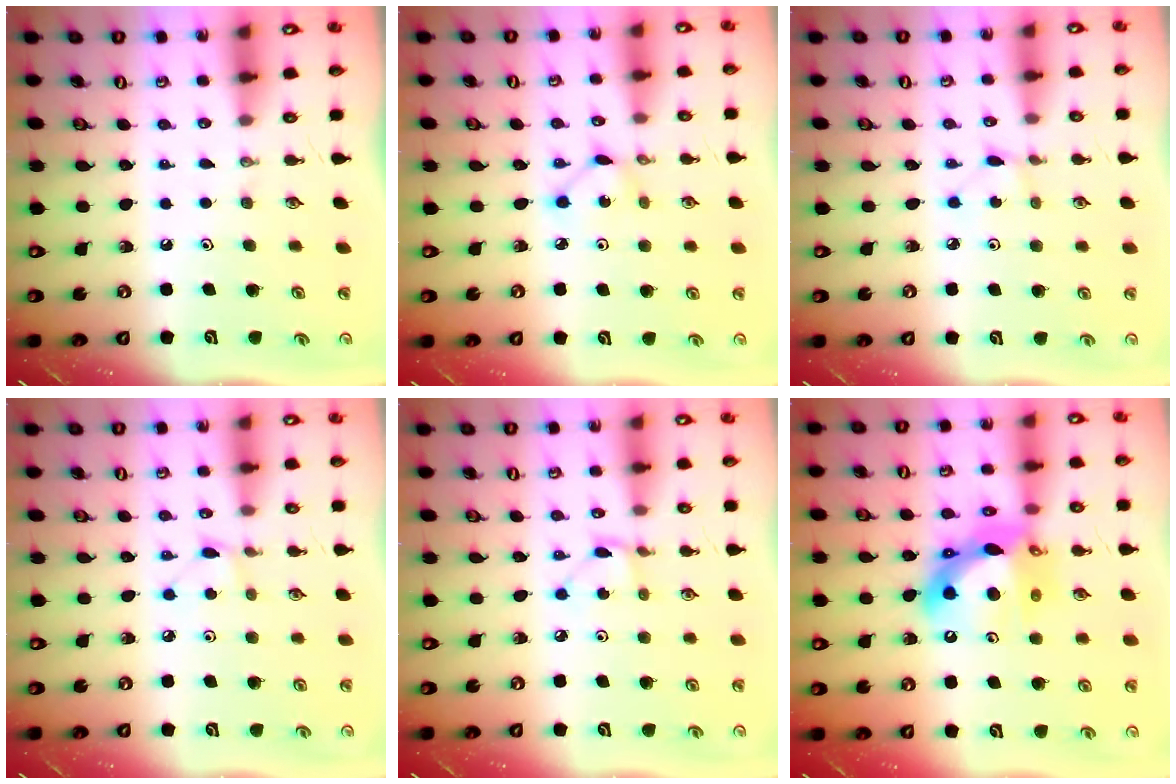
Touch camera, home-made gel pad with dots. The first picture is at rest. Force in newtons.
{"total": 3.5, "press": 3.5, "slide": 0.2}
{"total": 0.8, "press": 0.8, "slide": 0.1}
{"total": 3.5, "press": 3.4, "slide": 0.5}
{"total": 1.8, "press": 1.8, "slide": 0.3}
{"total": 15.0, "press": 14.8, "slide": 2.4}